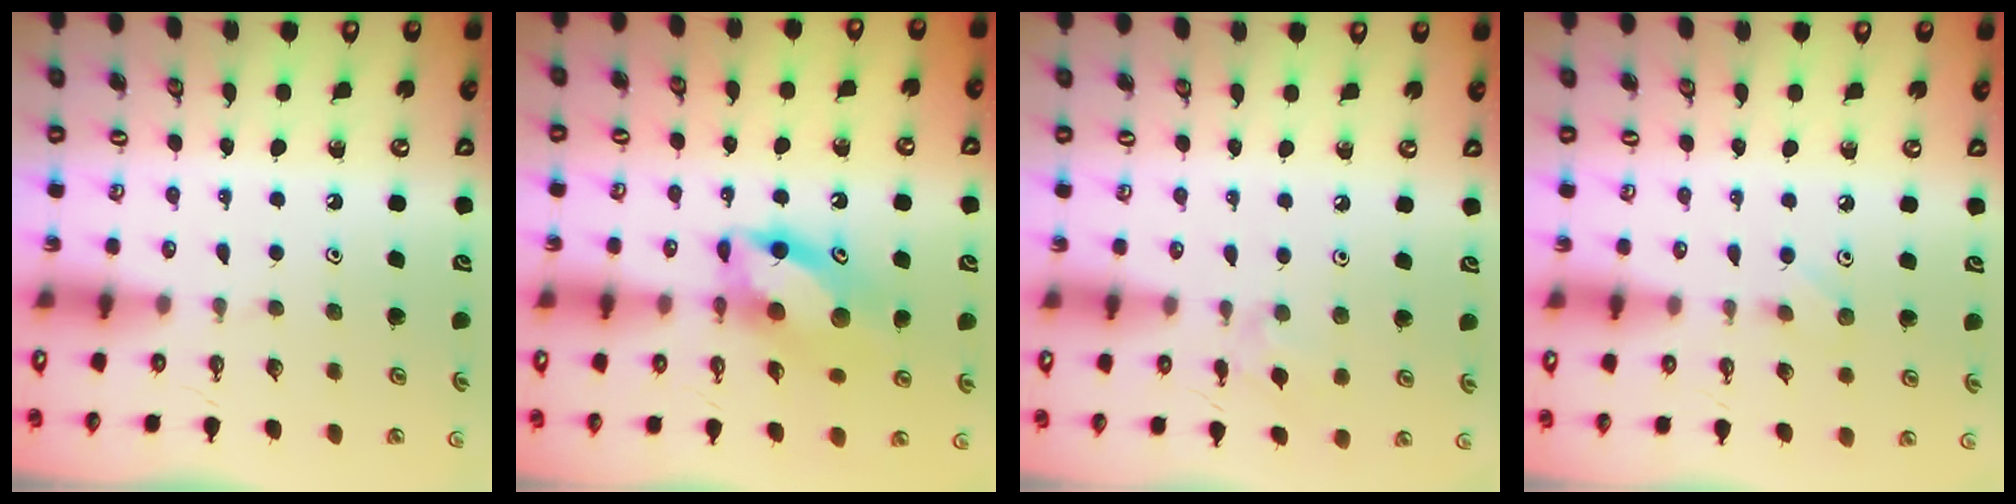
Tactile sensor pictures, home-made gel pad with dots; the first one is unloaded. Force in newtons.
{"total": 13.1, "press": 13.0, "slide": 1.2}
{"total": 5.4, "press": 5.4, "slide": 0.8}
{"total": 4.5, "press": 4.4, "slide": 0.5}